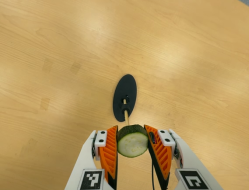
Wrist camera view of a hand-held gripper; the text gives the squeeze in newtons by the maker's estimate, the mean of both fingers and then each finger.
{"total": 11.5, "left": 10.5, "right": 12.5}